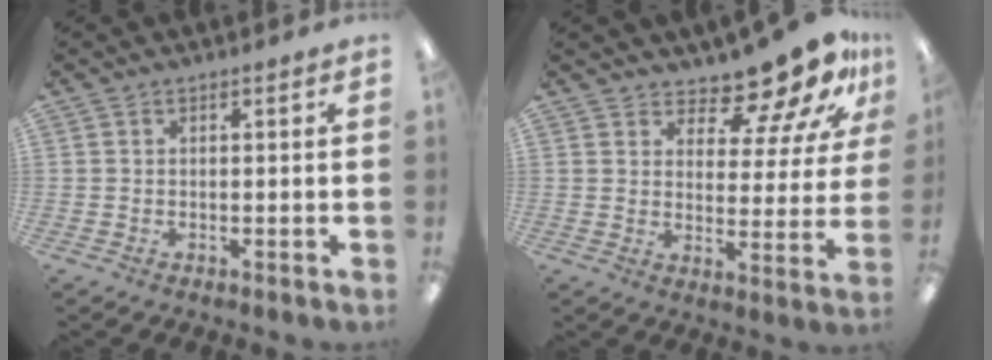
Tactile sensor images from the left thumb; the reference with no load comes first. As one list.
[{"total": 12.9, "force": [11.2, 4.1, 5.0], "torque": [-0.082, -0.088, 0.196]}]